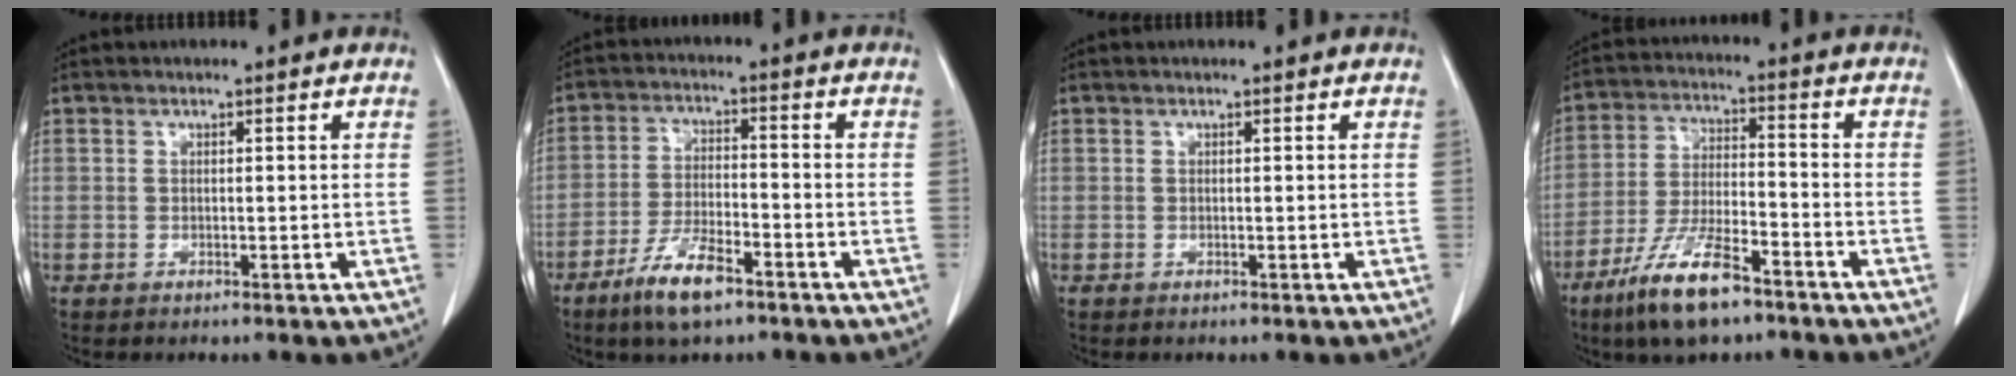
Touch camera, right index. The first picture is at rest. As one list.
[{"total": 8.0, "force": [-5.3, 2.0, 5.7], "torque": [-0.114, -0.007, -0.097]}, {"total": 0.0}, {"total": 12.2, "force": [-8.1, 2.8, 8.7], "torque": [-0.176, -0.017, -0.149]}]